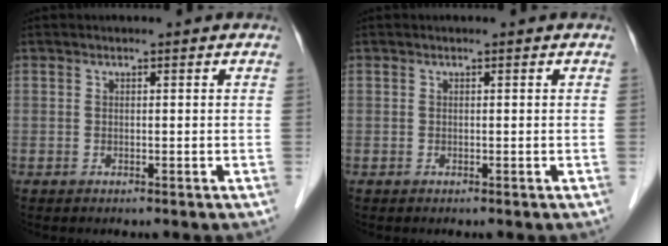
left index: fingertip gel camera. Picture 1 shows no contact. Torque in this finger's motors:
{"motor_torque": [0.00, 0.00, 0.00, 0.00]}